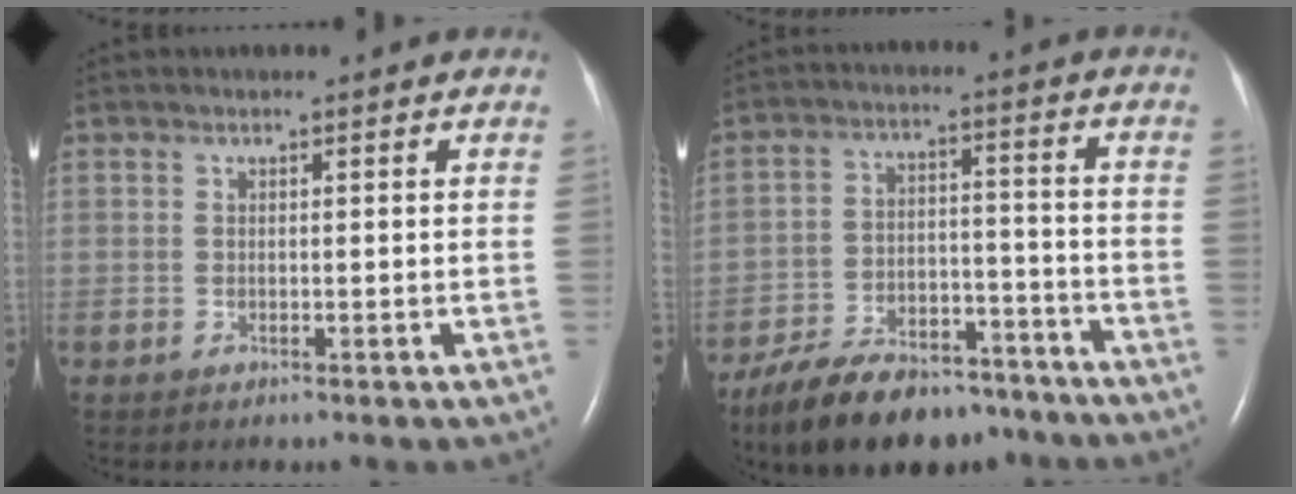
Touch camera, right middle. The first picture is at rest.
{"total": 15.7, "force": [-12.7, 6.3, 6.9], "torque": [-0.117, 0.015, -0.202]}